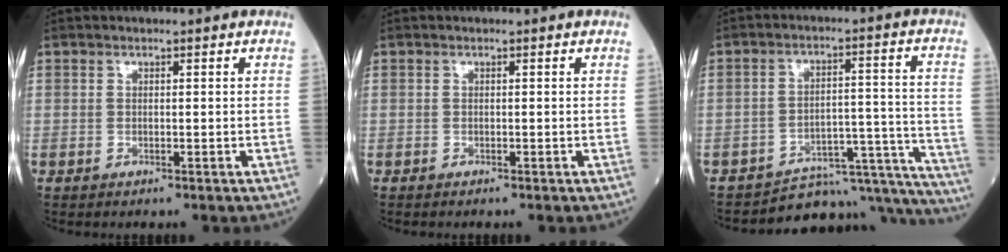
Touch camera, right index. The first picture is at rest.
{"total": 0.0}
{"total": 18.7, "force": [-18.3, 2.4, 2.9], "torque": [0.011, 0.056, -0.238]}